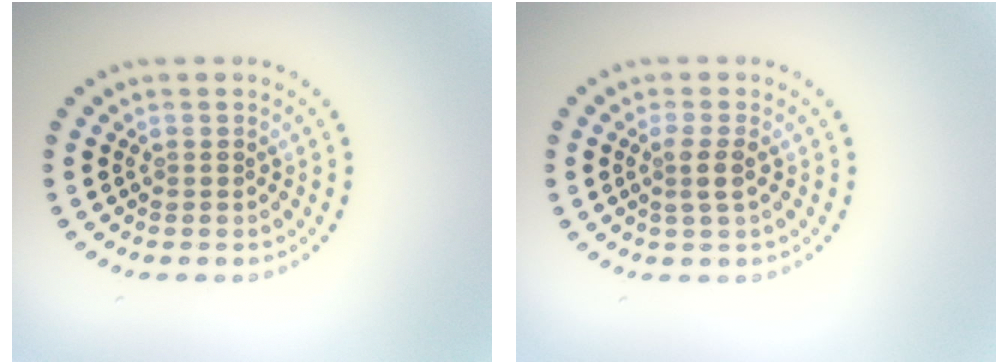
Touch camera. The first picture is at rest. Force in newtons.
{"total": 1.8, "press": 1.4, "slide": 1.1}